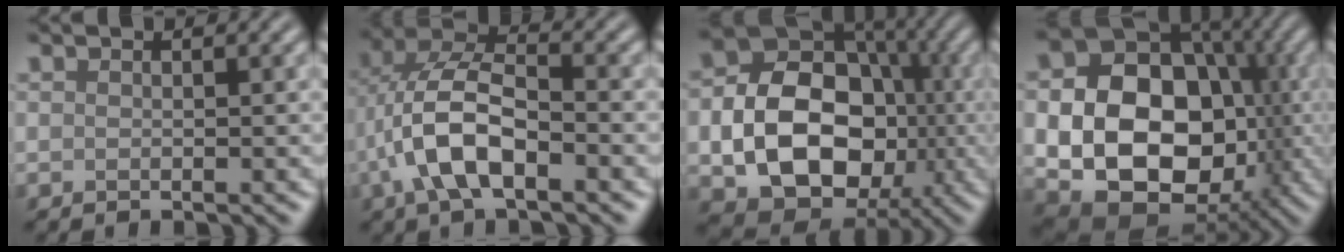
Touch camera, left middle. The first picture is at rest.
{"total": 7.6, "force": [-2.3, 3.5, 6.3], "torque": [-0.134, 0.011, -0.049]}
{"total": 12.6, "force": [-2.1, 9.3, 8.2], "torque": [-0.127, -0.010, -0.041]}
{"total": 16.2, "force": [-1.8, 12.1, 10.6], "torque": [-0.149, -0.025, -0.023]}